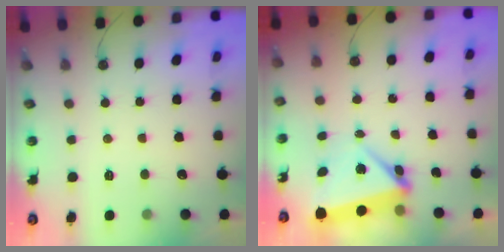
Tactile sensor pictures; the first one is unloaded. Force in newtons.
{"total": 8.6, "press": 5.2, "slide": 6.8}